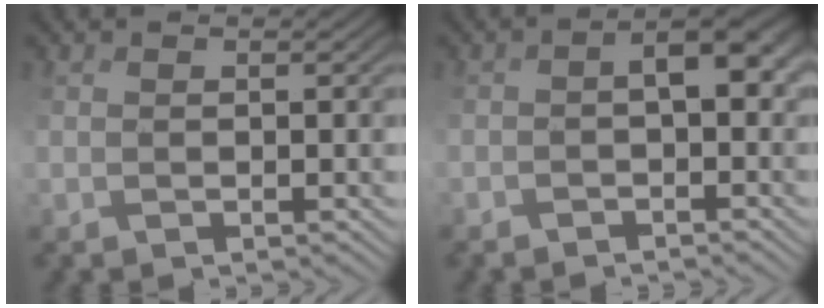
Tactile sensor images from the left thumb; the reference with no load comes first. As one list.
[{"total": 4.7, "force": [-1.3, 2.3, 3.9], "torque": [-0.061, -0.001, -0.023]}]